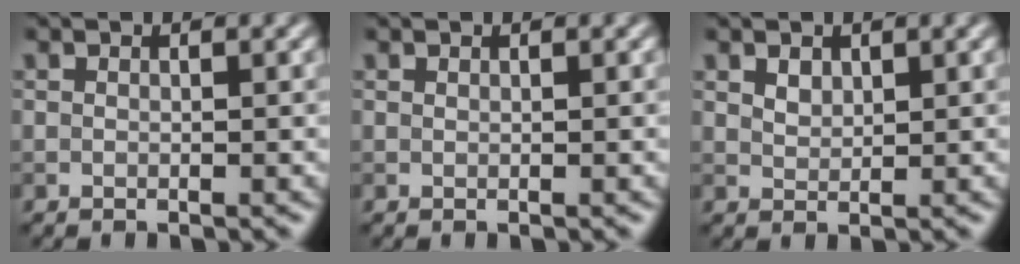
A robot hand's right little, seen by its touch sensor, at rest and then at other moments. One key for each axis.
{"total": 0.0}
{"total": 1.2, "fx": 0.8, "fy": 0.7, "fz": 0.6, "tx": -0.012, "ty": 0.000, "tz": 0.019}